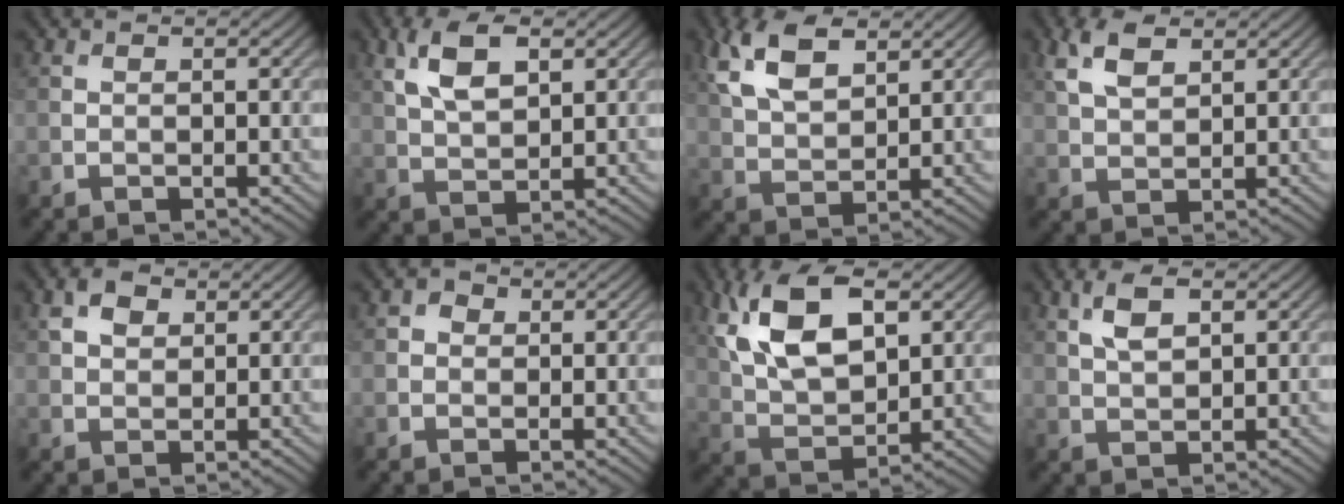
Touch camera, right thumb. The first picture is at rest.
{"total": 6.3, "force": [2.7, 3.0, 4.8], "torque": [-0.108, 0.003, 0.052]}
{"total": 7.9, "force": [4.0, 4.1, 5.6], "torque": [-0.133, 0.007, 0.079]}
{"total": 4.7, "force": [2.6, 2.2, 3.2], "torque": [-0.082, 0.007, 0.054]}
{"total": 3.1, "force": [1.5, 2.1, 1.8], "torque": [-0.041, 0.004, 0.025]}
{"total": 1.4, "force": [0.3, 1.2, 0.5], "torque": [-0.007, 0.000, -0.002]}
{"total": 12.2, "force": [4.6, 6.3, 9.4], "torque": [-0.203, 0.011, 0.089]}
{"total": 4.0, "force": [1.8, 1.8, 3.0], "torque": [-0.071, 0.004, 0.036]}